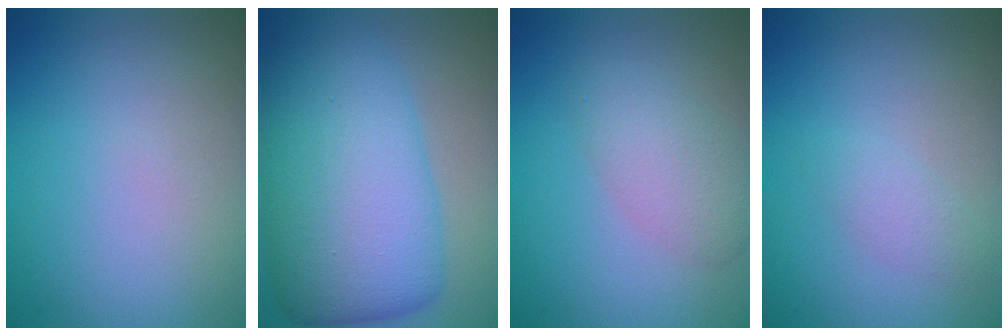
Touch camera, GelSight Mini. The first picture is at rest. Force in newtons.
{"total": 11.6, "press": 11.6, "slide": 0.3}
{"total": 3.2, "press": 3.2, "slide": 0.1}
{"total": 1.3, "press": 1.3, "slide": 0.0}